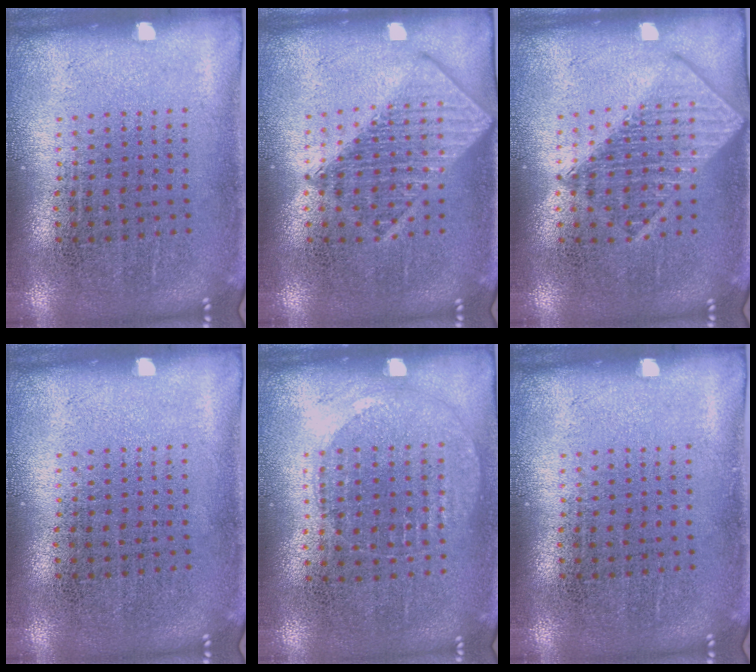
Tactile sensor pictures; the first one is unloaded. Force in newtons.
{"total": 2.9, "press": 2.9, "slide": 0.4}
{"total": 1.7, "press": 1.7, "slide": 0.3}
{"total": 0.0}
{"total": 1.0, "press": 0.9, "slide": 0.4}
{"total": 0.0}